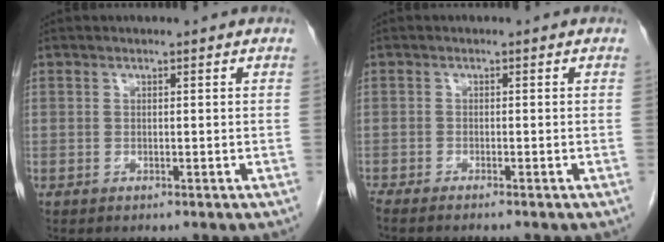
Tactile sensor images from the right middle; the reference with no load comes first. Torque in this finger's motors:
{"motor_torque": [-0.01, 0.10, -0.02, 0.00]}